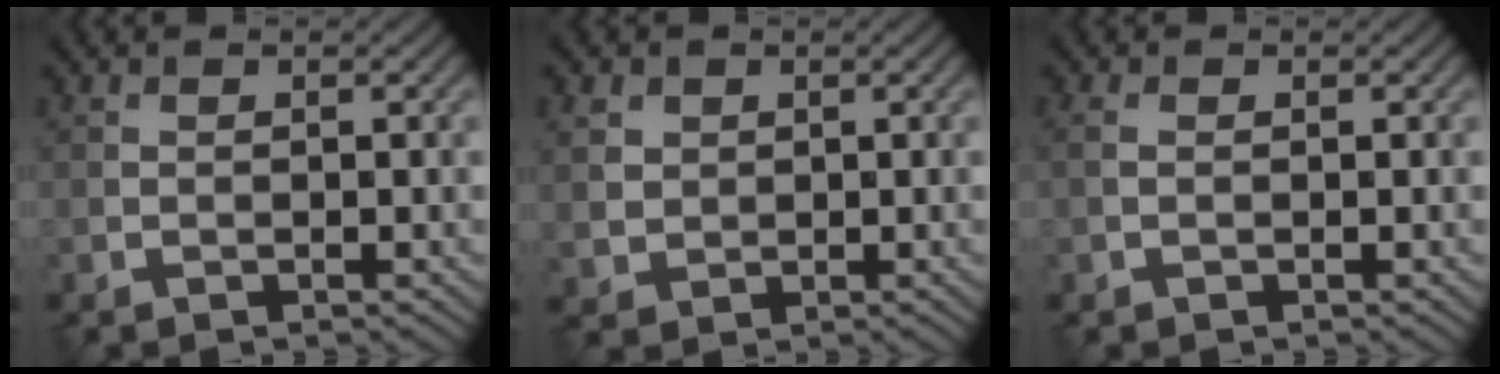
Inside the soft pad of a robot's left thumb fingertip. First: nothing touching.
{"total": 2.9, "force": [1.1, 2.5, 0.9], "torque": [-0.040, -0.007, 0.027]}
{"total": 1.2, "force": [0.1, 0.7, 1.0], "torque": [-0.028, 0.002, 0.003]}